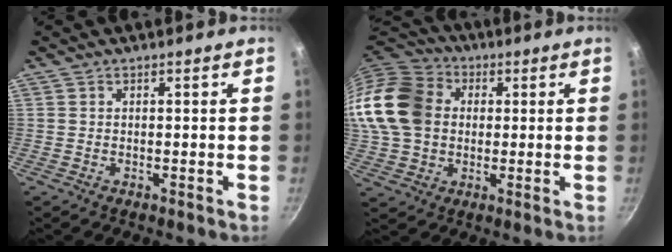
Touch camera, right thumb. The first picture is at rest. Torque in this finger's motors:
{"motor_torque": [0.72, 0.83, 0.93, -0.91, 0.24]}